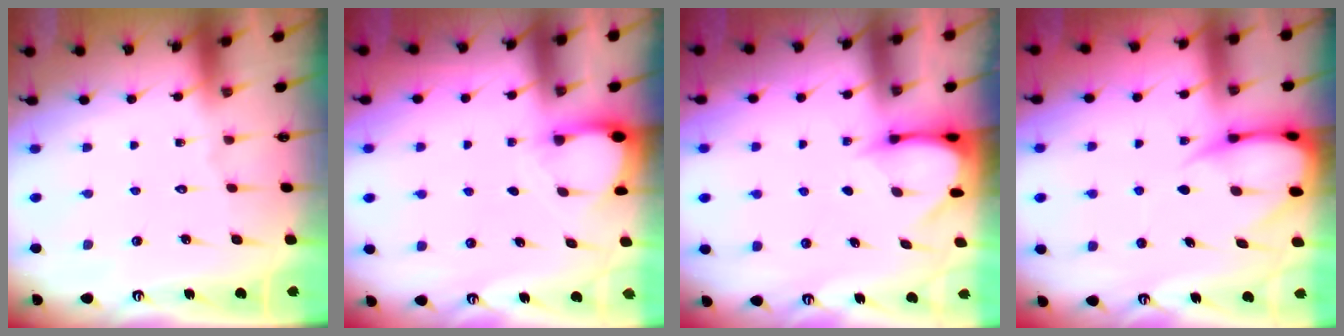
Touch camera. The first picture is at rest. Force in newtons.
{"total": 2.9, "press": 2.9, "slide": 0.3}
{"total": 3.6, "press": 3.6, "slide": 0.2}
{"total": 6.8, "press": 6.7, "slide": 0.8}